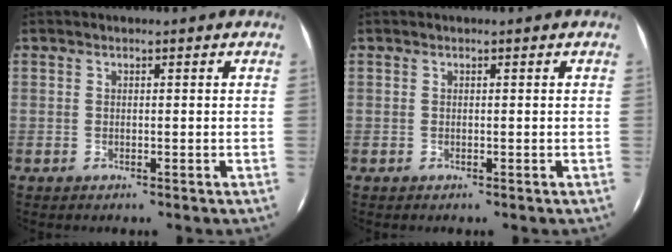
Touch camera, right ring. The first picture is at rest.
{"total": 0.0}